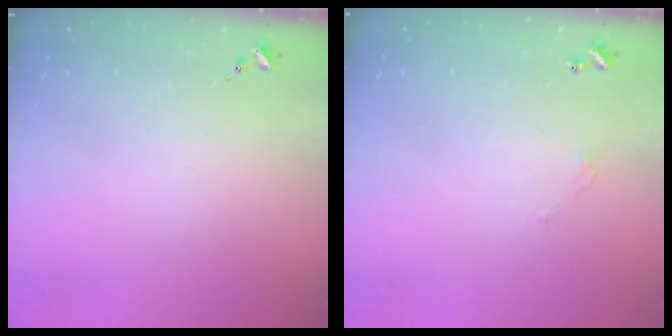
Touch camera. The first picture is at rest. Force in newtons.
{"total": 2.7, "press": 2.7, "slide": 0.2}